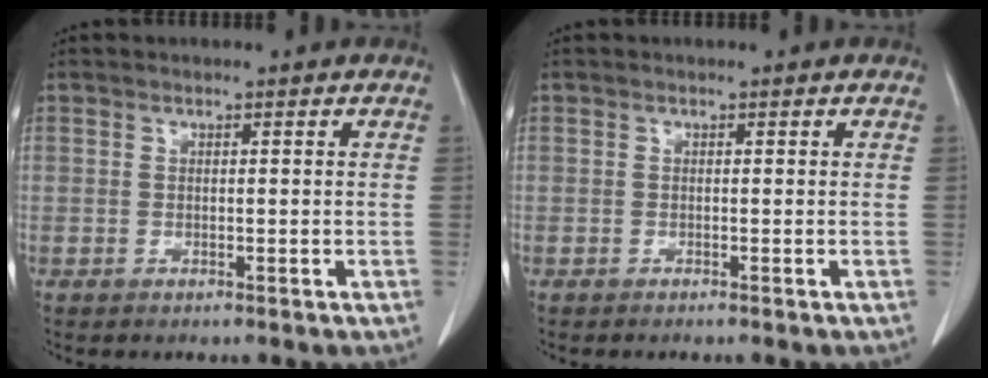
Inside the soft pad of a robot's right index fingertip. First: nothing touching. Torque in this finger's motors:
{"motor_torque": [0.06, -0.03, 0.03, 0.01]}